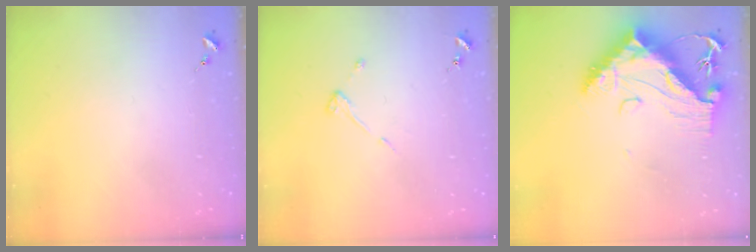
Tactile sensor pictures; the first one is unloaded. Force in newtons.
{"total": 4.3, "press": 4.3, "slide": 0.4}
{"total": 16.5, "press": 16.4, "slide": 1.3}